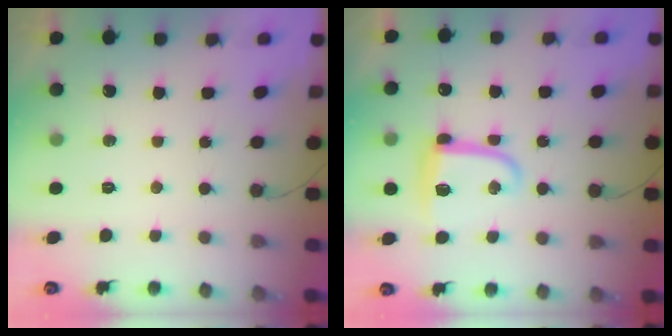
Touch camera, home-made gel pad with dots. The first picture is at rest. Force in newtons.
{"total": 10.3, "press": 10.3, "slide": 0.5}